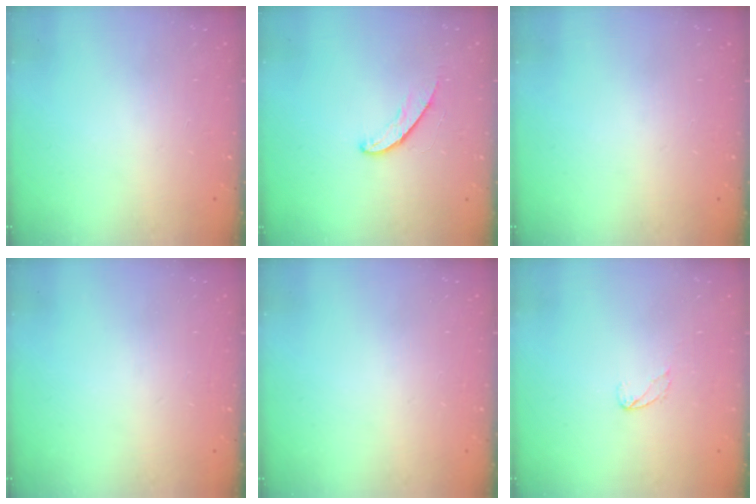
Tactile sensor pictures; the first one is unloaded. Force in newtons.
{"total": 5.6, "press": 5.5, "slide": 0.5}
{"total": 0.0}
{"total": 0.0}
{"total": 0.0}
{"total": 3.3, "press": 3.3, "slide": 0.3}